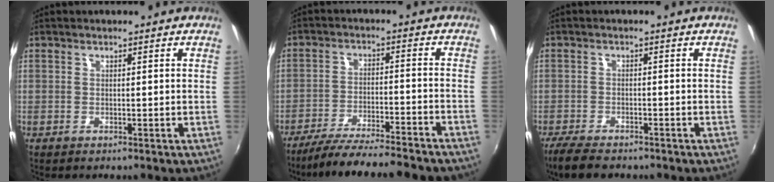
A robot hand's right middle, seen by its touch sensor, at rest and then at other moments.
{"total": 17.3, "force": [-15.3, 1.3, 8.0], "torque": [-0.151, -0.031, -0.229]}
{"total": 6.2, "force": [-5.3, 1.6, 2.9], "torque": [-0.080, -0.022, -0.096]}